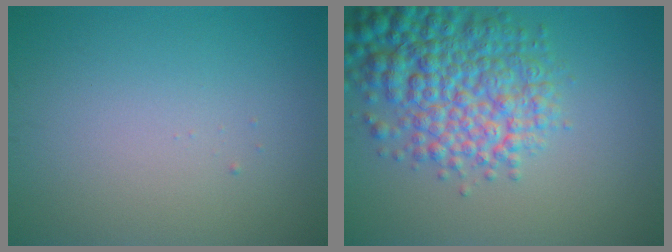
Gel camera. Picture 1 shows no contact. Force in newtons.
{"total": 7.6, "press": 7.6, "slide": 0.2}